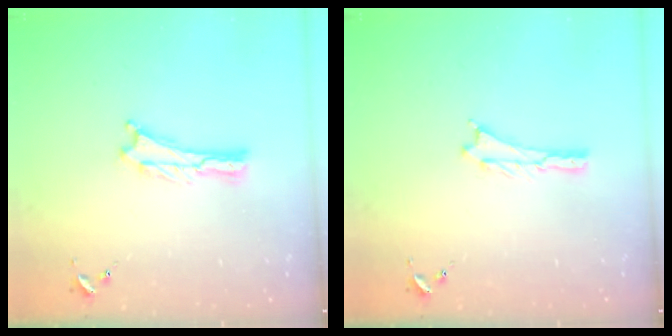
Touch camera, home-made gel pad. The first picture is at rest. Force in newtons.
{"total": 0.5, "press": 0.5, "slide": 0.2}